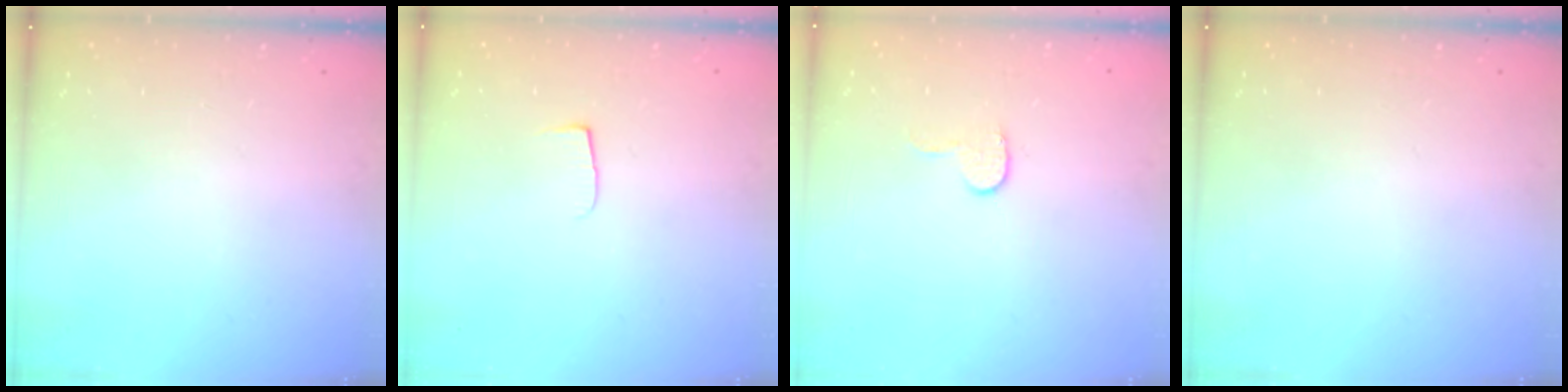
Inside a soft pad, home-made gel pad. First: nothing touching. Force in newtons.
{"total": 4.2, "press": 4.1, "slide": 0.5}
{"total": 5.6, "press": 5.6, "slide": 0.5}
{"total": 0.0}